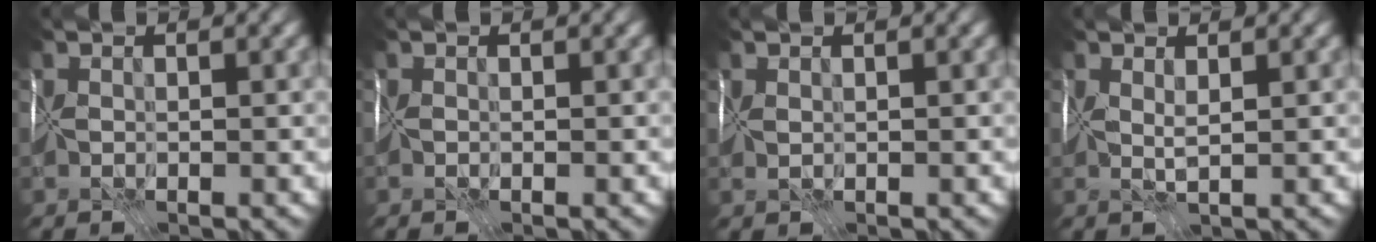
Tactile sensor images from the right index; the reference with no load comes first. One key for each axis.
{"total": 0.0}
{"total": 0.8, "fx": 0.6, "fy": -0.5, "fz": -0.1, "tx": 0.000, "ty": 0.003, "tz": 0.015}
{"total": 1.6, "fx": 0.9, "fy": -1.3, "fz": -0.1, "tx": 0.003, "ty": 0.001, "tz": 0.020}